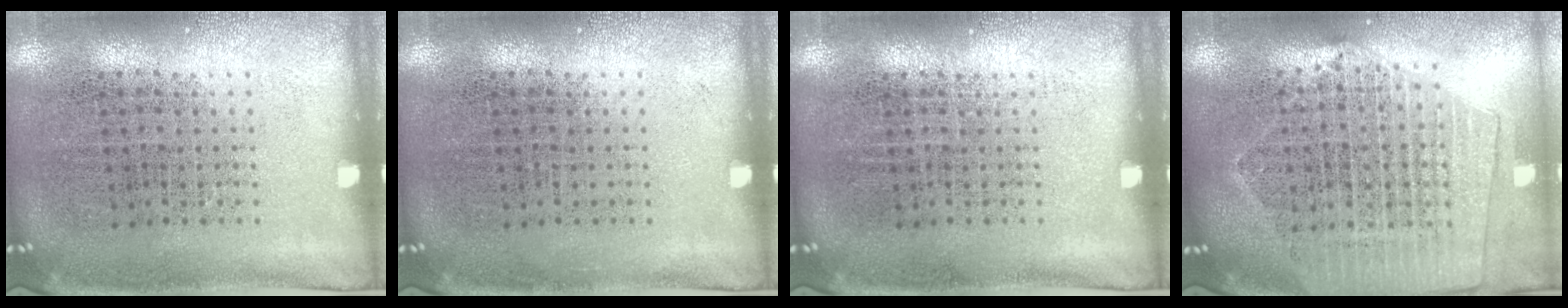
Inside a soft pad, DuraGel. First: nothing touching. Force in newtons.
{"total": 0.0}
{"total": 0.0}
{"total": 2.0, "press": 1.9, "slide": 0.8}